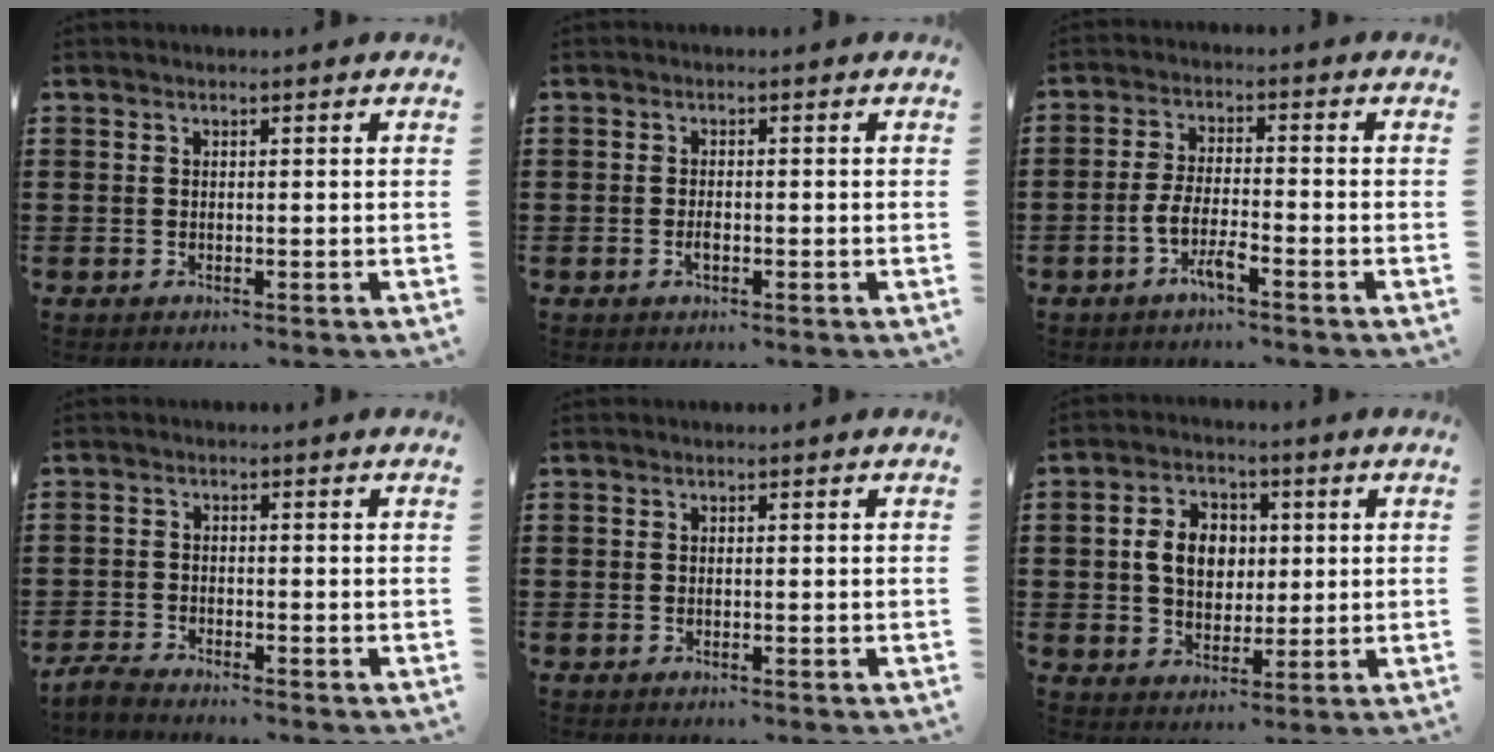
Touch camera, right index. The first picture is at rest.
{"total": 1.4, "force": [-0.6, 0.6, 1.2], "torque": [-0.024, -0.002, -0.010]}
{"total": 4.8, "force": [-2.7, 1.0, 3.8], "torque": [-0.093, -0.004, -0.058]}
{"total": 2.2, "force": [-2.2, 0.1, 0.3], "torque": [-0.016, 0.000, -0.047]}
{"total": 0.0}
{"total": 7.1, "force": [0.7, 5.5, 4.4], "torque": [-0.102, 0.013, 0.006]}